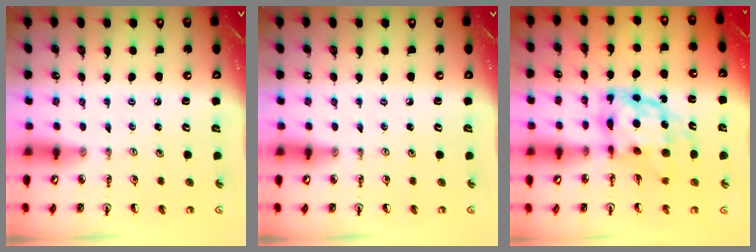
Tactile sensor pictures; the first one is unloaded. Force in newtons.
{"total": 0.0}
{"total": 10.1, "press": 10.0, "slide": 1.0}